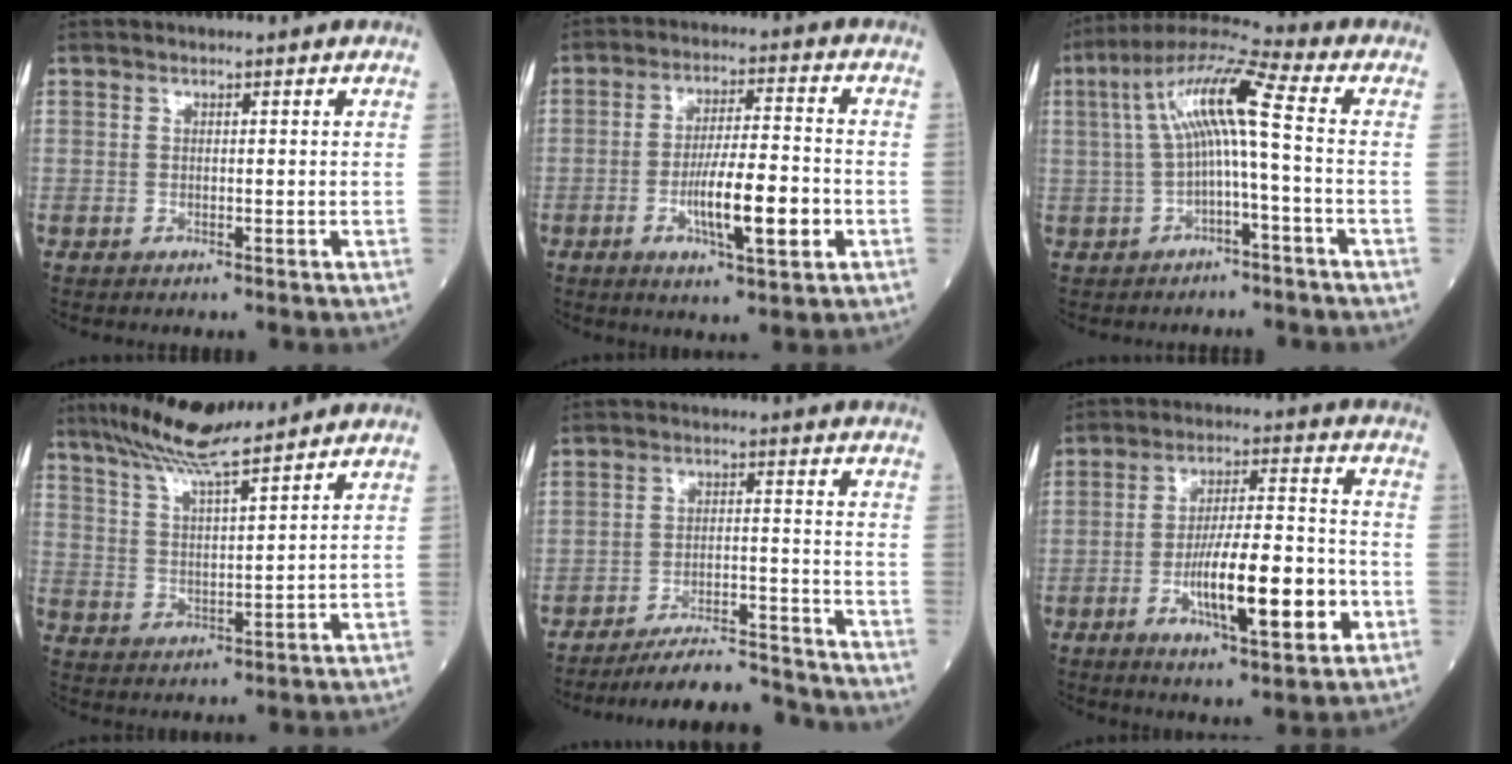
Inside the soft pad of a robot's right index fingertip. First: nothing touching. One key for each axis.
{"total": 10.4, "fx": -3.1, "fy": 1.7, "fz": 9.8, "tx": -0.175, "ty": -0.003, "tz": -0.052}
{"total": 10.8, "fx": 0.2, "fy": 0.7, "fz": 10.8, "tx": -0.209, "ty": 0.041, "tz": 0.001}
{"total": 10.0, "fx": 8.6, "fy": 0.3, "fz": 5.1, "tx": -0.102, "ty": 0.007, "tz": 0.158}
{"total": 12.6, "fx": -12.3, "fy": 0.6, "fz": 2.6, "tx": -0.042, "ty": 0.010, "tz": -0.191}
{"total": 14.5, "fx": -4.5, "fy": 3.0, "fz": 13.5, "tx": -0.231, "ty": 0.002, "tz": -0.071}